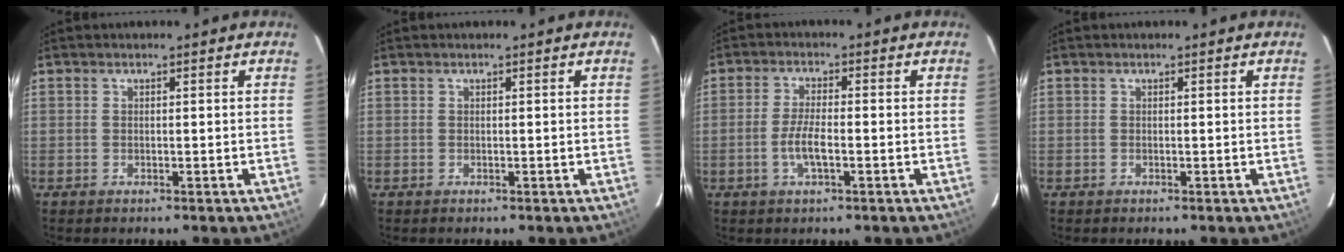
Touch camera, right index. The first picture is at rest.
{"total": 0.0}
{"total": 4.7, "force": [-1.6, 1.1, 4.3], "torque": [-0.087, -0.003, -0.030]}
{"total": 0.0}